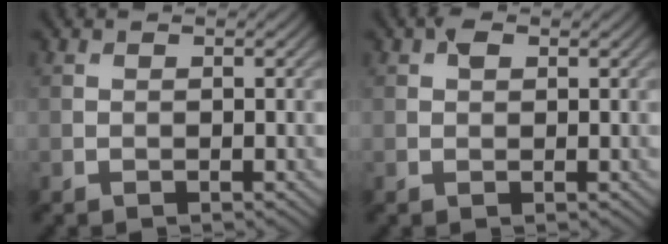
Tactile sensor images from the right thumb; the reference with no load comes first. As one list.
[{"total": 1.3, "force": [0.6, 0.8, 0.8], "torque": [-0.014, 0.003, 0.010]}]